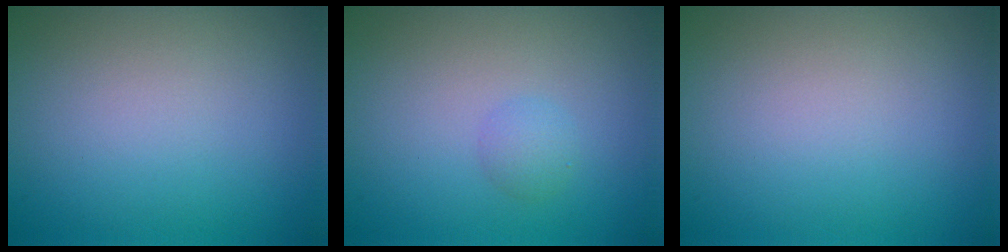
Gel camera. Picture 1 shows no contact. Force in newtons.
{"total": 1.2, "press": 1.2, "slide": 0.1}
{"total": 0.0}